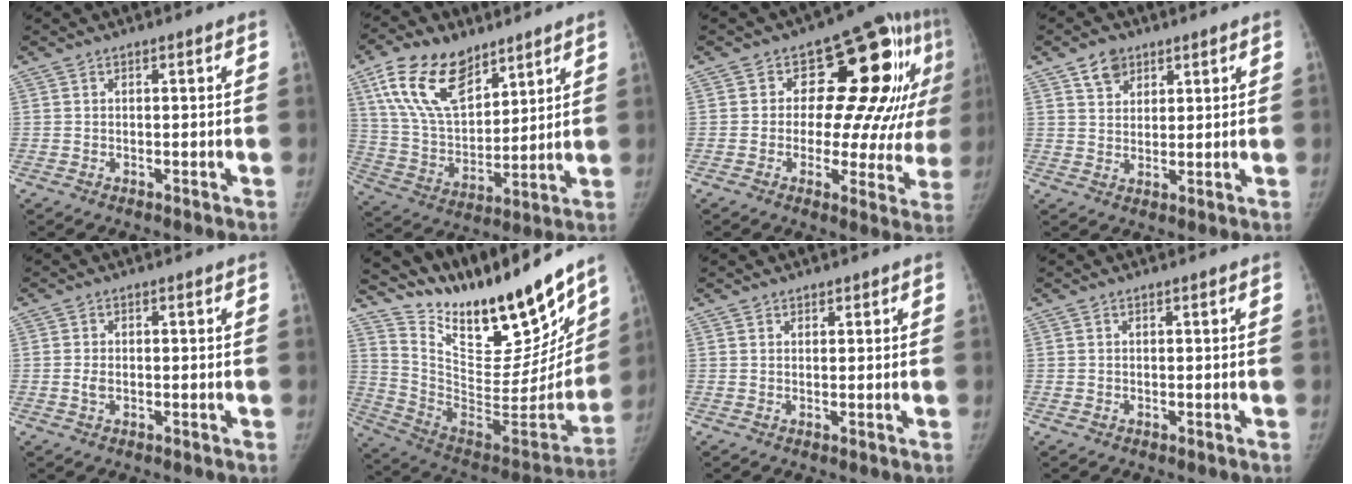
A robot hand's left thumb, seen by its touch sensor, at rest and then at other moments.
{"total": 17.8, "force": [10.6, 9.4, 10.7], "torque": [-0.168, -0.039, 0.206]}
{"total": 19.8, "force": [5.6, 10.8, 15.6], "torque": [-0.136, -0.003, 0.066]}
{"total": 5.0, "force": [3.1, 3.5, 1.7], "torque": [-0.007, -0.019, 0.056]}
{"total": 1.8, "force": [-0.3, 1.2, 1.3], "torque": [-0.026, 0.000, -0.007]}
{"total": 29.6, "force": [23.2, 8.7, 16.1], "torque": [-0.223, -0.116, 0.372]}
{"total": 1.0, "force": [0.8, 0.6, 0.0], "torque": [0.015, -0.005, 0.008]}
{"total": 0.0}